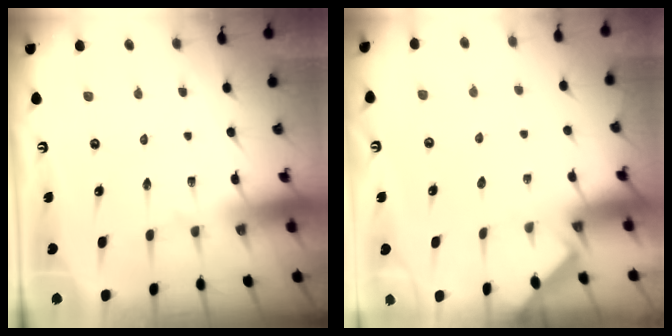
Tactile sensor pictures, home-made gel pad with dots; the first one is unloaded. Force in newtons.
{"total": 1.3, "press": 1.3, "slide": 0.3}